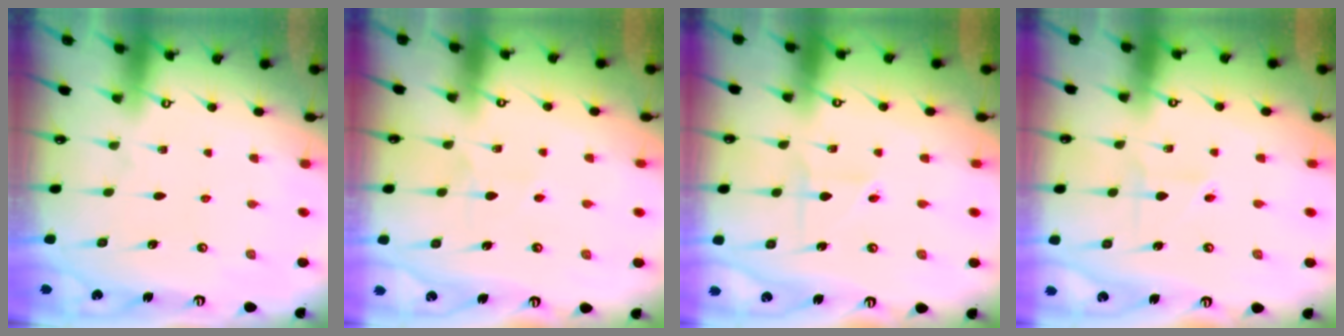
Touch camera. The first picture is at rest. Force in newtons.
{"total": 5.9, "press": 5.8, "slide": 0.6}
{"total": 3.0, "press": 2.8, "slide": 1.0}
{"total": 2.0, "press": 1.9, "slide": 0.5}